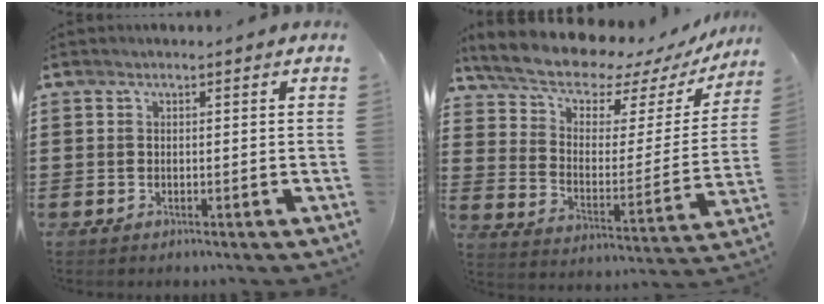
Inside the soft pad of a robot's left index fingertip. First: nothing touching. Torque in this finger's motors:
{"motor_torque": [2.14, 0.00, 1.05, 0.21]}